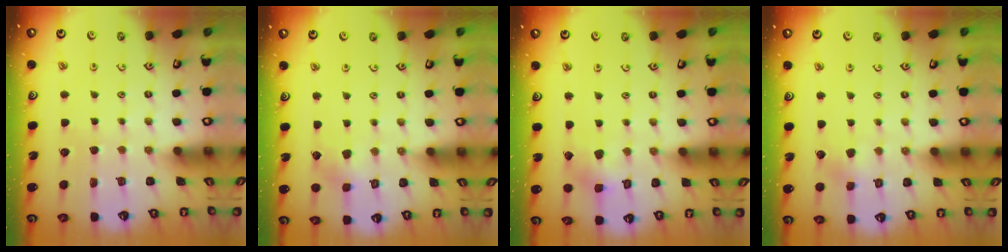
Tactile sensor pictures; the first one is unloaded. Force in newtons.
{"total": 2.9, "press": 2.9, "slide": 0.4}
{"total": 2.9, "press": 2.9, "slide": 0.3}
{"total": 2.5, "press": 2.5, "slide": 0.4}